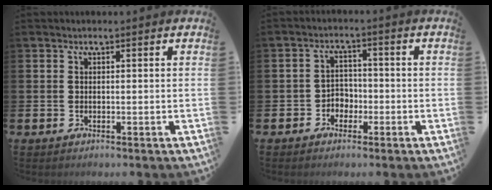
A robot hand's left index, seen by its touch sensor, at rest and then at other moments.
{"total": 2.9, "force": [-1.7, 2.2, 0.6], "torque": [-0.025, 0.010, -0.040]}